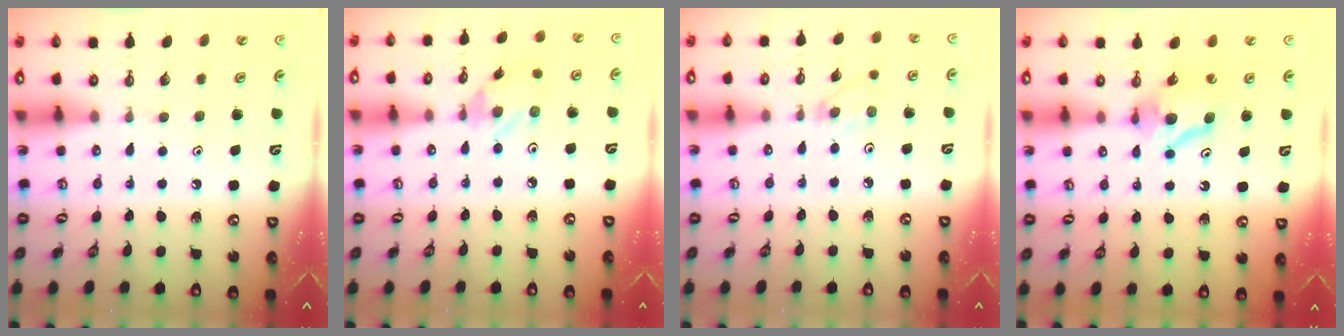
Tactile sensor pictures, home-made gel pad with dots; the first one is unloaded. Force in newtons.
{"total": 2.7, "press": 2.7, "slide": 0.1}
{"total": 1.9, "press": 1.9, "slide": 0.3}
{"total": 8.1, "press": 8.1, "slide": 0.2}